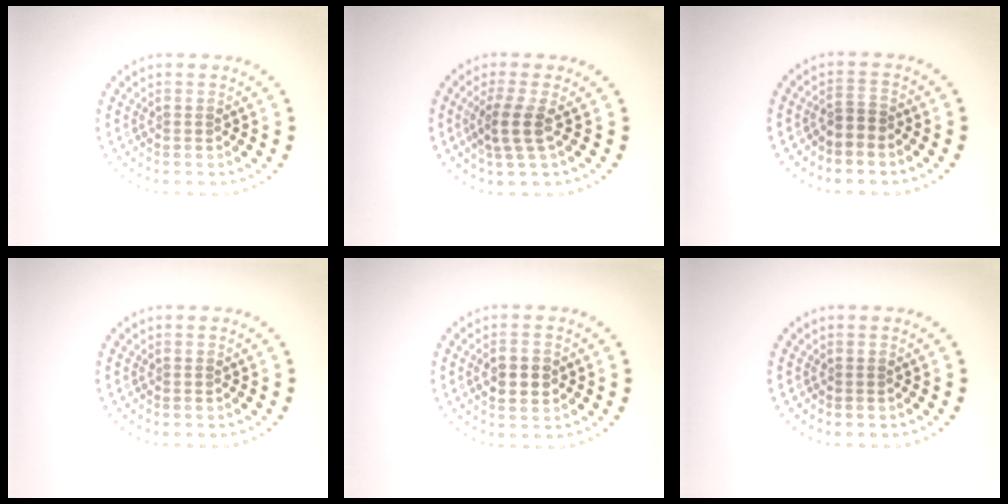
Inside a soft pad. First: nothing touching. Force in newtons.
{"total": 2.5, "press": 2.0, "slide": 1.5}
{"total": 1.8, "press": 1.4, "slide": 1.1}
{"total": 0.0}
{"total": 2.8, "press": 2.8, "slide": 0.1}
{"total": 0.0}